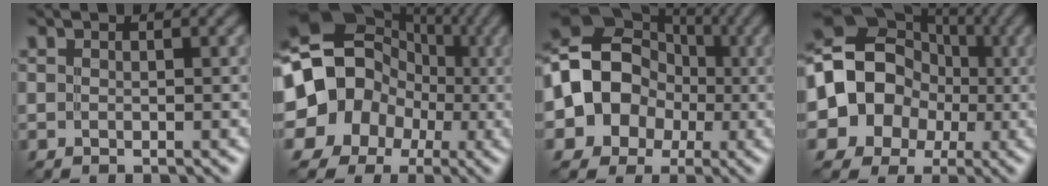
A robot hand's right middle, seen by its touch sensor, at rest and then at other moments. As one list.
[{"total": 16.2, "force": [-1.4, 14.6, 6.7], "torque": [-0.141, 0.007, -0.068]}, {"total": 10.1, "force": [-1.3, 8.6, 5.1], "torque": [-0.061, 0.003, -0.056]}, {"total": 11.1, "force": [-1.0, 9.6, 5.6], "torque": [-0.070, 0.009, -0.050]}]